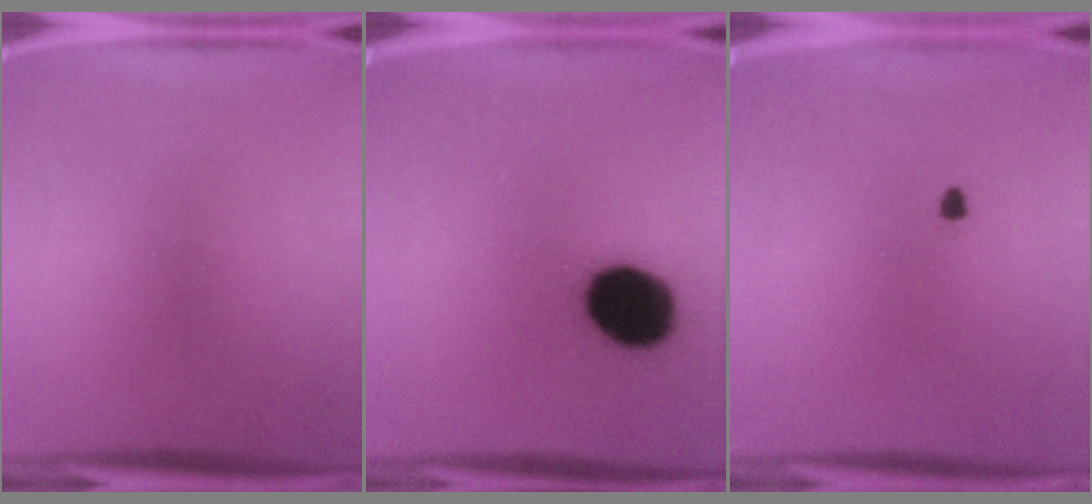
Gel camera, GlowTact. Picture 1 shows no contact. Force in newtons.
{"total": 19.4}
{"total": 0.8}